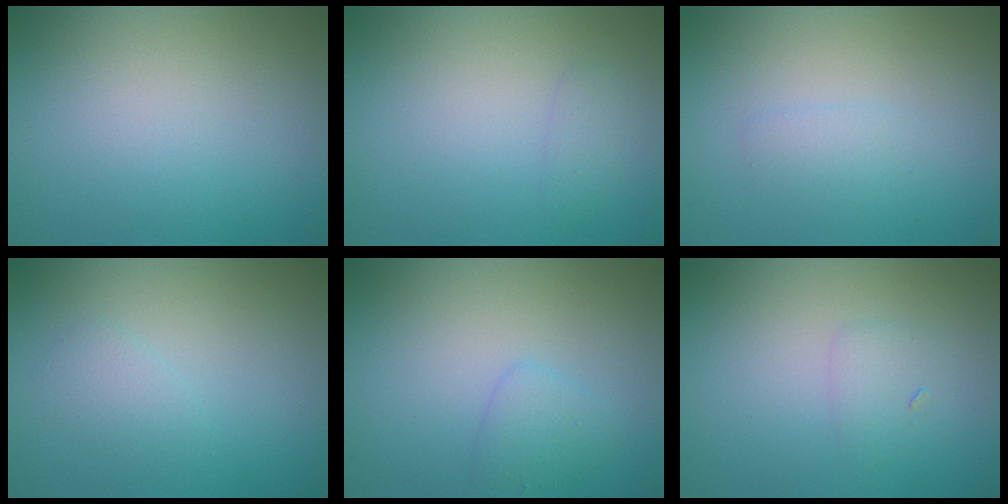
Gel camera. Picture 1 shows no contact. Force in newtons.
{"total": 0.9, "press": 0.9, "slide": 0.1}
{"total": 1.0, "press": 1.0, "slide": 0.1}
{"total": 1.1, "press": 1.1, "slide": 0.1}
{"total": 1.4, "press": 1.4, "slide": 0.1}
{"total": 1.2, "press": 1.2, "slide": 0.1}